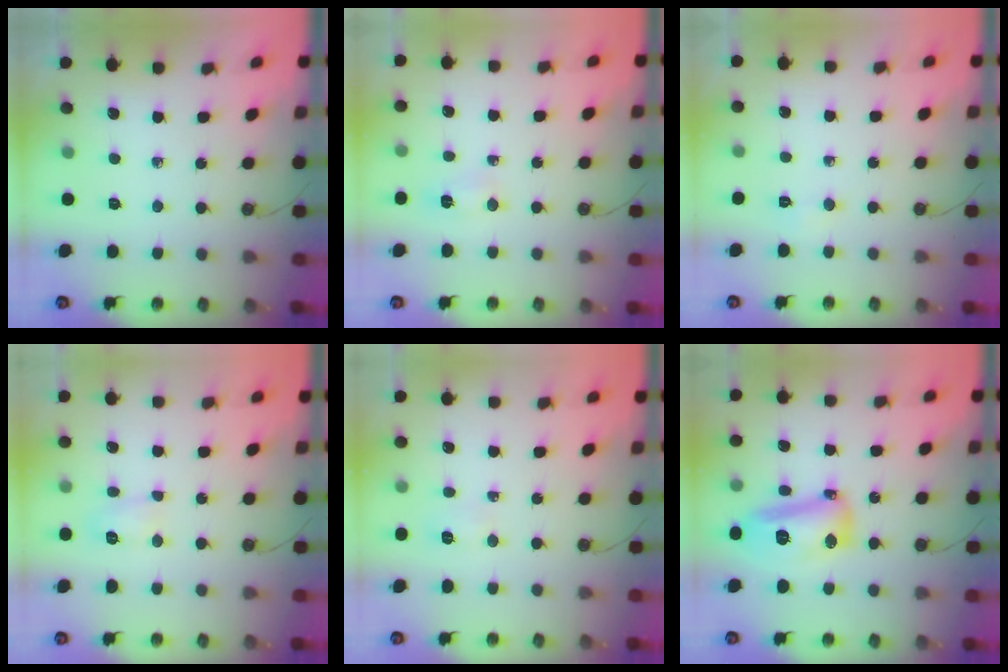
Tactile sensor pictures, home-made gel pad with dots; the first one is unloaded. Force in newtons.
{"total": 3.8, "press": 3.7, "slide": 0.5}
{"total": 2.8, "press": 2.8, "slide": 0.4}
{"total": 4.4, "press": 4.4, "slide": 0.4}
{"total": 3.3, "press": 3.2, "slide": 0.9}
{"total": 14.0, "press": 13.9, "slide": 1.6}